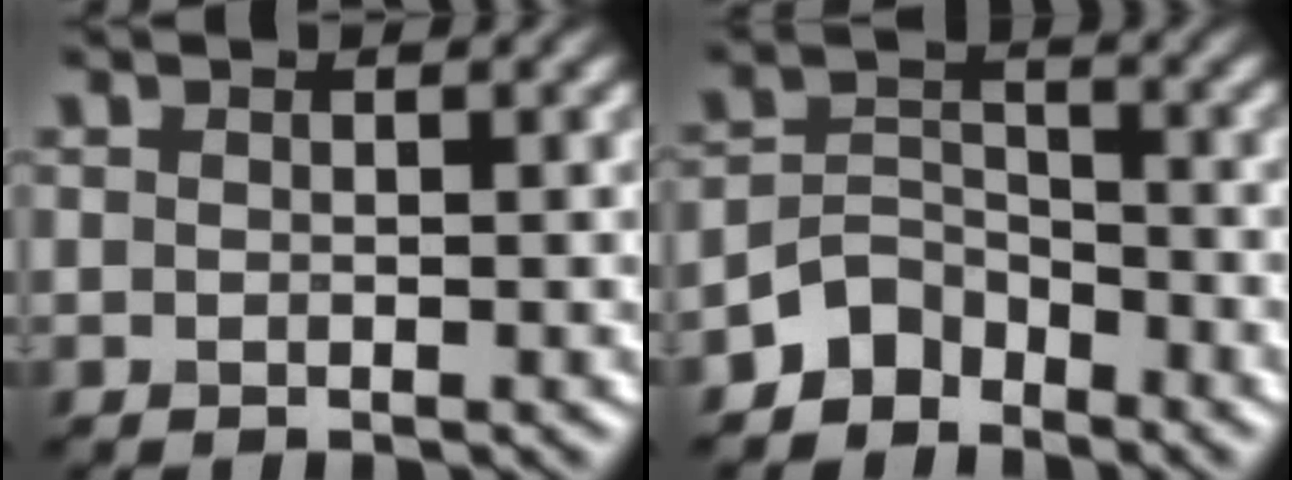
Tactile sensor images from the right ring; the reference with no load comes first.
{"total": 3.5, "force": [-2.8, 2.0, 0.6], "torque": [-0.002, 0.007, -0.062]}